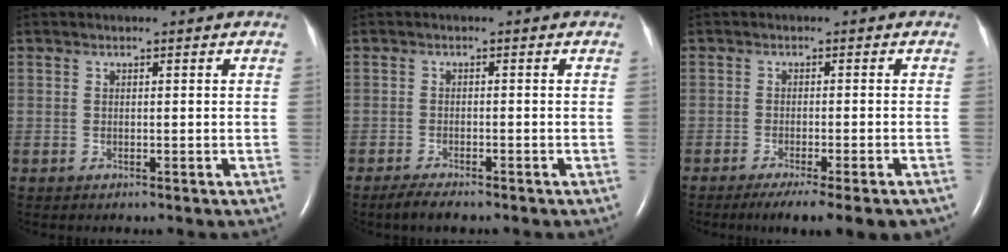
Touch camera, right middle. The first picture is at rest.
{"total": 2.9, "force": [-2.3, 0.5, 1.7], "torque": [-0.039, -0.008, -0.039]}
{"total": 9.6, "force": [-7.3, 0.8, 6.1], "torque": [-0.072, -0.016, -0.105]}